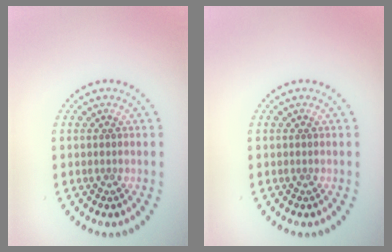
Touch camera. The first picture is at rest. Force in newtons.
{"total": 0.0}